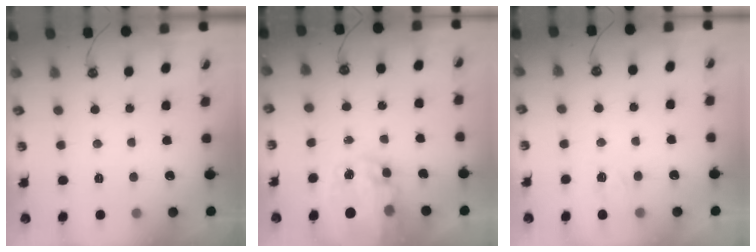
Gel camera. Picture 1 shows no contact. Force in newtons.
{"total": 10.1, "press": 10.0, "slide": 0.9}
{"total": 5.6, "press": 5.6, "slide": 0.6}